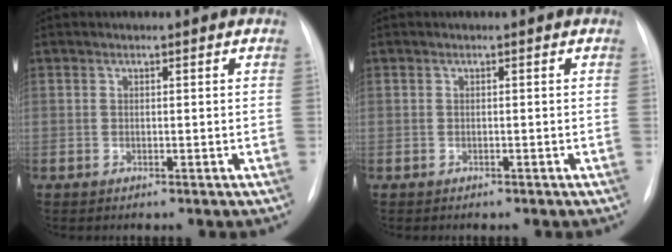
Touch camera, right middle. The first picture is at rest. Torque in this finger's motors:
{"motor_torque": [0.68, -1.04, -0.01, 0.01]}